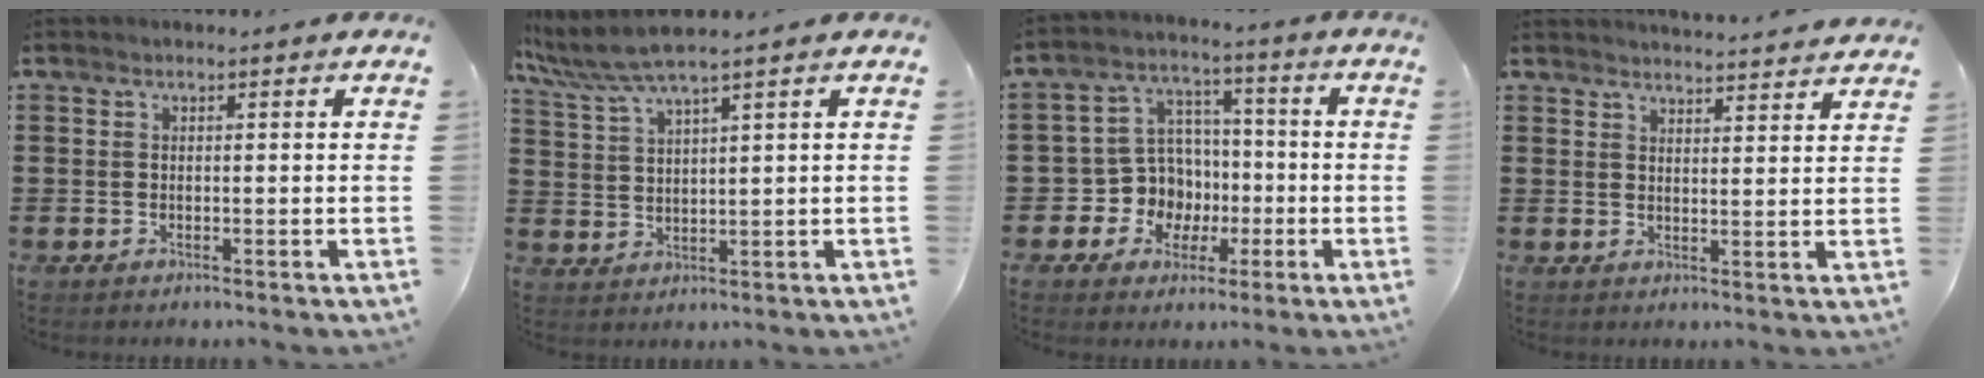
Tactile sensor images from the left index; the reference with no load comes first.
{"total": 5.4, "force": [4.3, 0.1, 3.3], "torque": [-0.077, -0.013, 0.073]}
{"total": 8.6, "force": [-1.2, 8.2, 2.2], "torque": [-0.083, 0.008, -0.015]}
{"total": 3.3, "force": [3.3, -0.5, 0.1], "torque": [-0.011, -0.017, 0.060]}